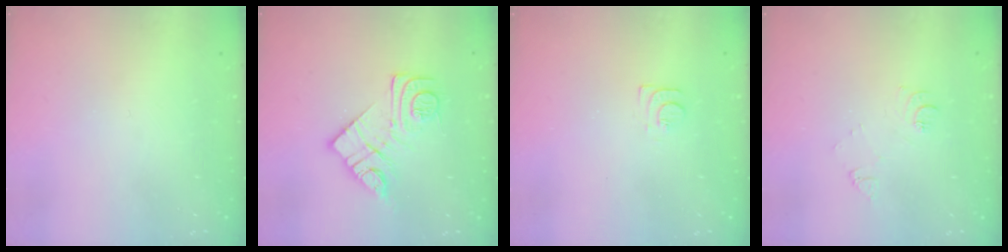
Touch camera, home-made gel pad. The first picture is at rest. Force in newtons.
{"total": 12.6, "press": 12.6, "slide": 0.8}
{"total": 6.2, "press": 6.1, "slide": 0.6}
{"total": 6.4, "press": 6.4, "slide": 0.7}